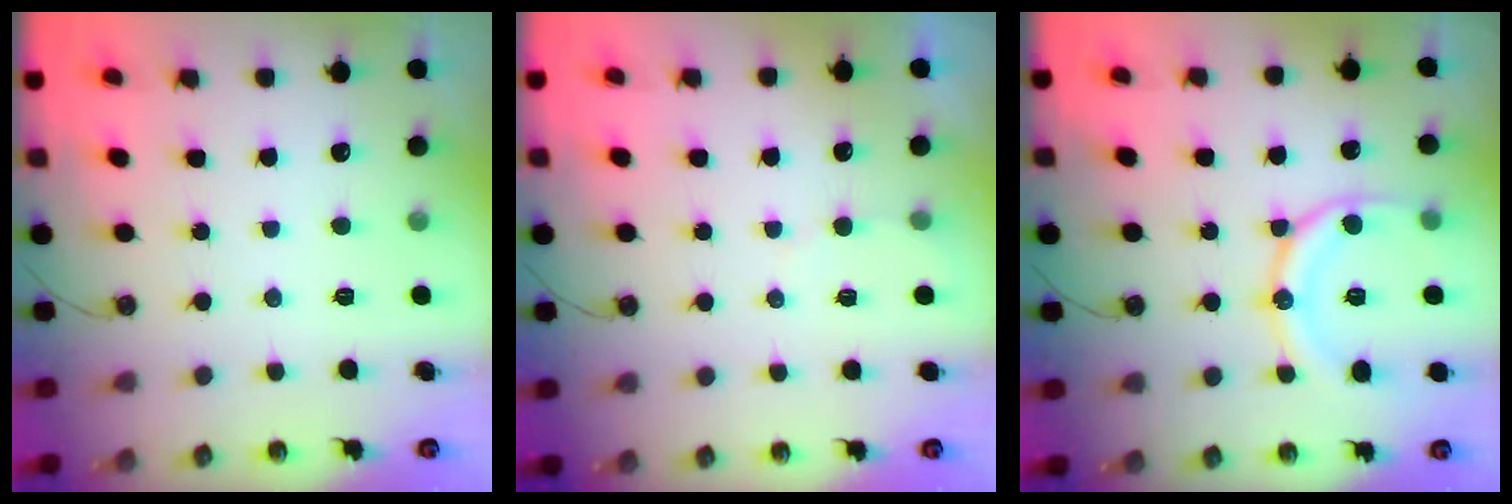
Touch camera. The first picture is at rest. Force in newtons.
{"total": 1.7, "press": 1.7, "slide": 0.2}
{"total": 14.2, "press": 14.2, "slide": 1.4}